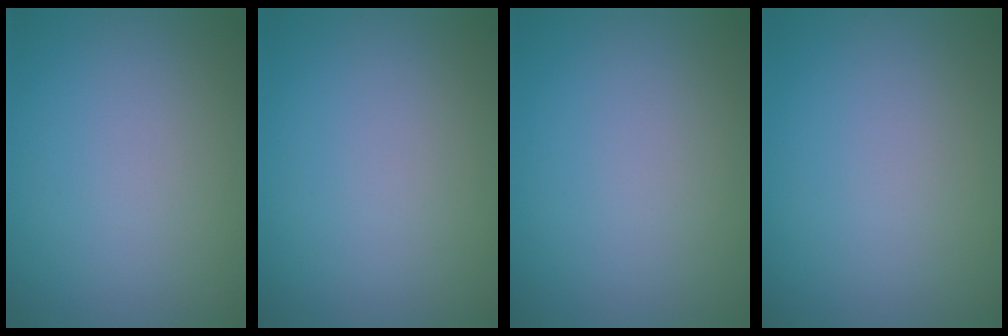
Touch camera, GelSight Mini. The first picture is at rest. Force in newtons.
{"total": 0.0}
{"total": 0.0}
{"total": 0.0}